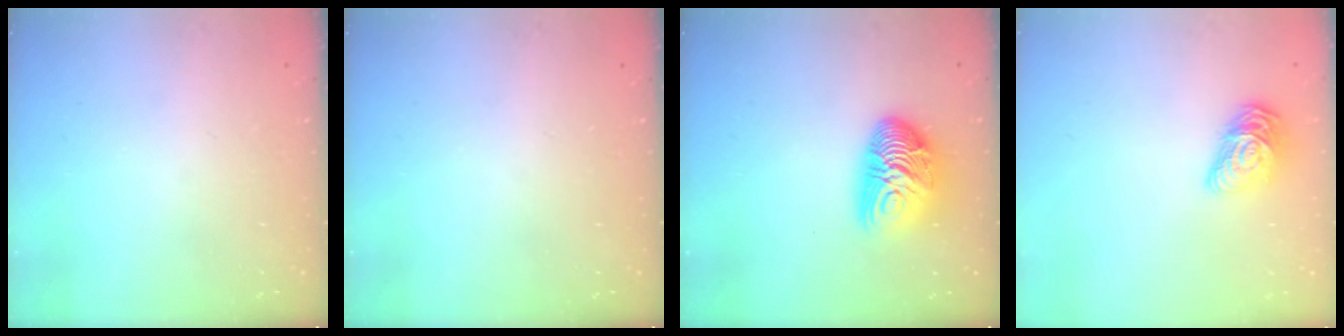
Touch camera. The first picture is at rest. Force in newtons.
{"total": 0.0}
{"total": 13.5, "press": 13.5, "slide": 0.2}
{"total": 11.6, "press": 11.5, "slide": 0.5}